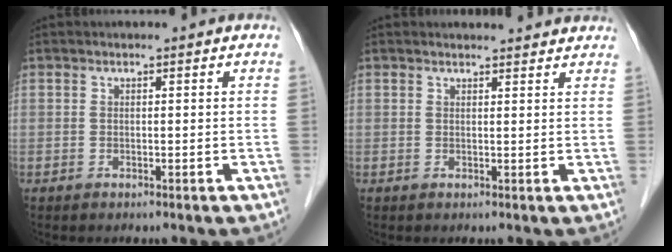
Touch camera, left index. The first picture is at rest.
{"total": 4.9, "force": [4.7, 0.8, 0.9], "torque": [-0.011, 0.008, 0.046]}